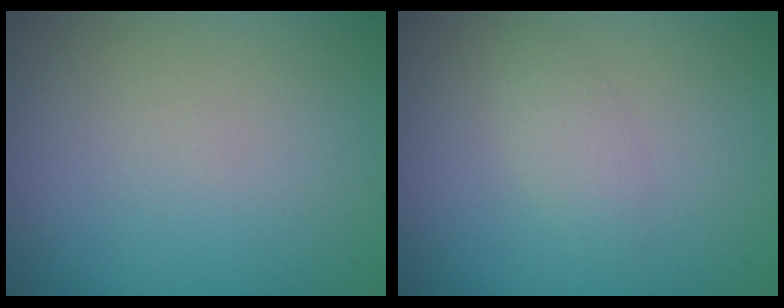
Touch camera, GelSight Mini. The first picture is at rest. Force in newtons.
{"total": 1.5, "press": 1.5, "slide": 0.1}